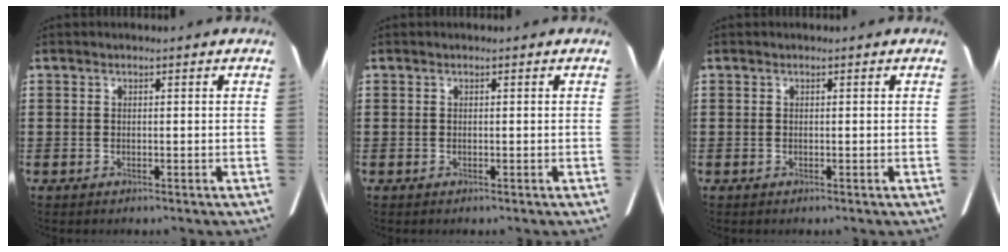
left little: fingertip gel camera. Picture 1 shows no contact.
{"total": 0.0}
{"total": 0.0}